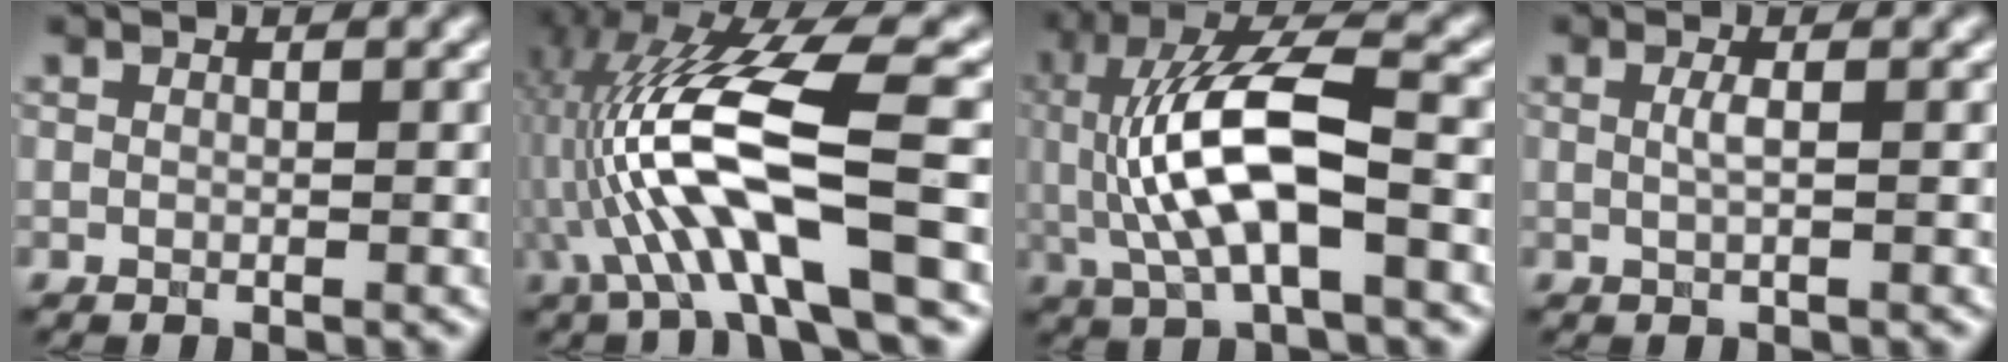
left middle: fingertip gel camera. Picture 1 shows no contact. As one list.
[{"total": 11.9, "force": [-2.2, 3.0, 11.3], "torque": [-0.230, 0.013, -0.038]}, {"total": 9.8, "force": [-0.3, 3.5, 9.2], "torque": [-0.179, 0.012, -0.007]}, {"total": 1.2, "force": [0.1, 0.3, 1.1], "torque": [-0.022, 0.001, 0.000]}]